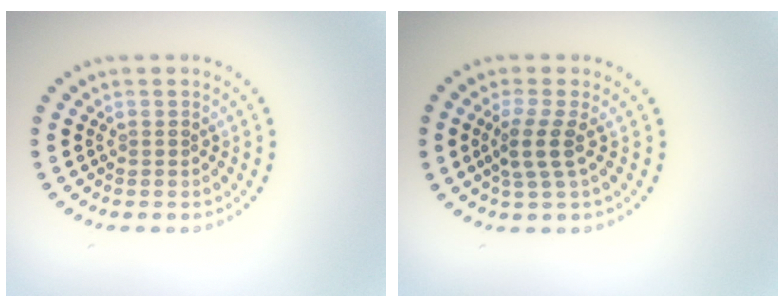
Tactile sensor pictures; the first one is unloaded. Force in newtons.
{"total": 2.5, "press": 2.0, "slide": 1.6}